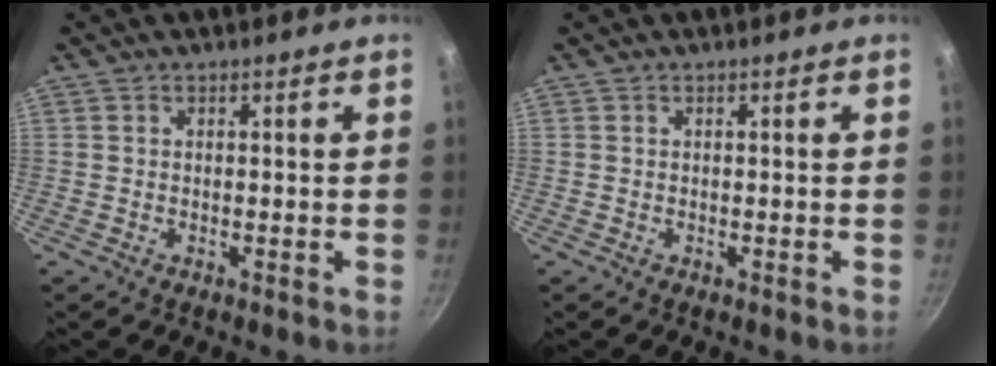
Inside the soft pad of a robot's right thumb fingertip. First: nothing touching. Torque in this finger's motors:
{"motor_torque": [-0.15, 0.15, -0.03, -0.18, 0.00]}